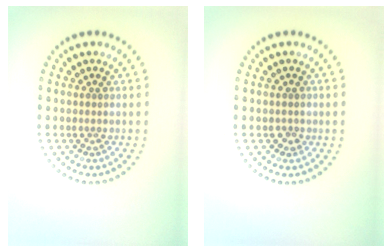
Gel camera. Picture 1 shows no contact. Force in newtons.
{"total": 0.9, "press": 0.9, "slide": 0.3}